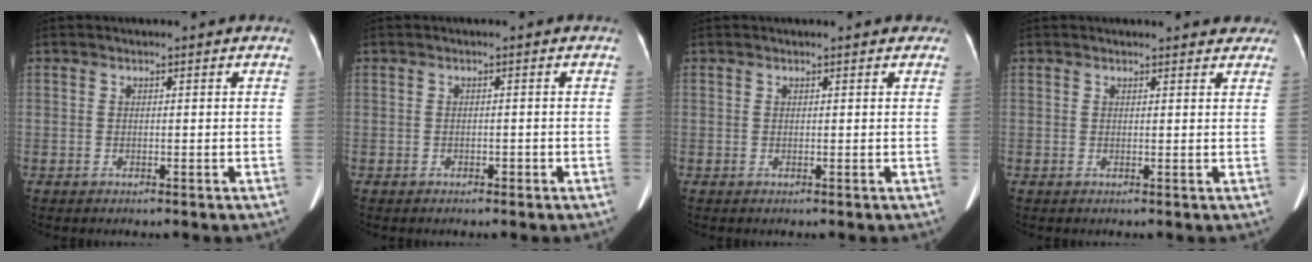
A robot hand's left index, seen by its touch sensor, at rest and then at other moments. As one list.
[{"total": 0.7, "force": [-0.5, 0.4, 0.3], "torque": [-0.008, 0.001, -0.007]}, {"total": 3.0, "force": [2.5, 1.1, 1.3], "torque": [-0.012, 0.014, 0.014]}, {"total": 6.7, "force": [6.2, 2.0, 1.7], "torque": [-0.005, 0.002, 0.049]}]